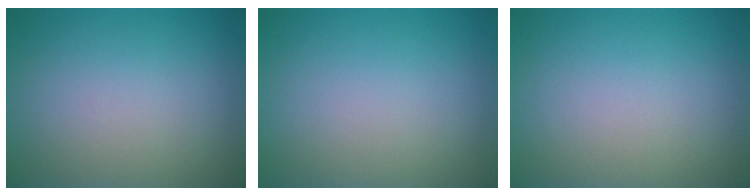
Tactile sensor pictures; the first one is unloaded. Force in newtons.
{"total": 0.0}
{"total": 0.0}